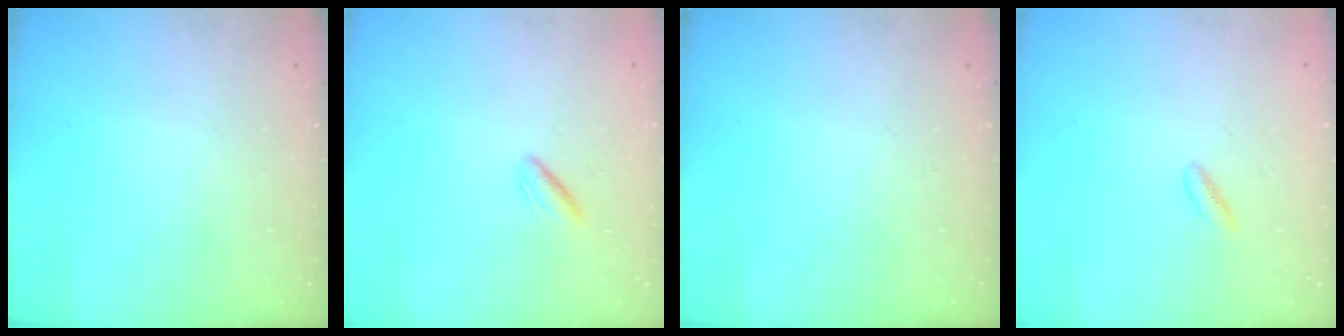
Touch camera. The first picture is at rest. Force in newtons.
{"total": 2.3, "press": 1.9, "slide": 1.2}
{"total": 0.0}
{"total": 1.7, "press": 1.4, "slide": 0.9}